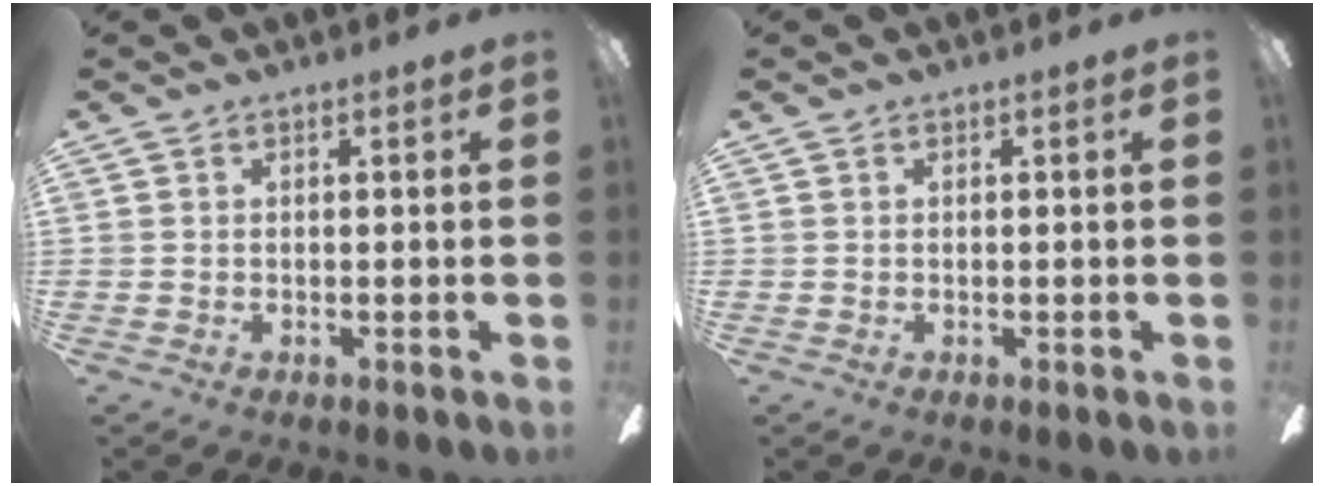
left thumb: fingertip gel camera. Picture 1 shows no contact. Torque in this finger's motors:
{"motor_torque": [0.01, 0.00, -0.10, -0.08, 0.00]}